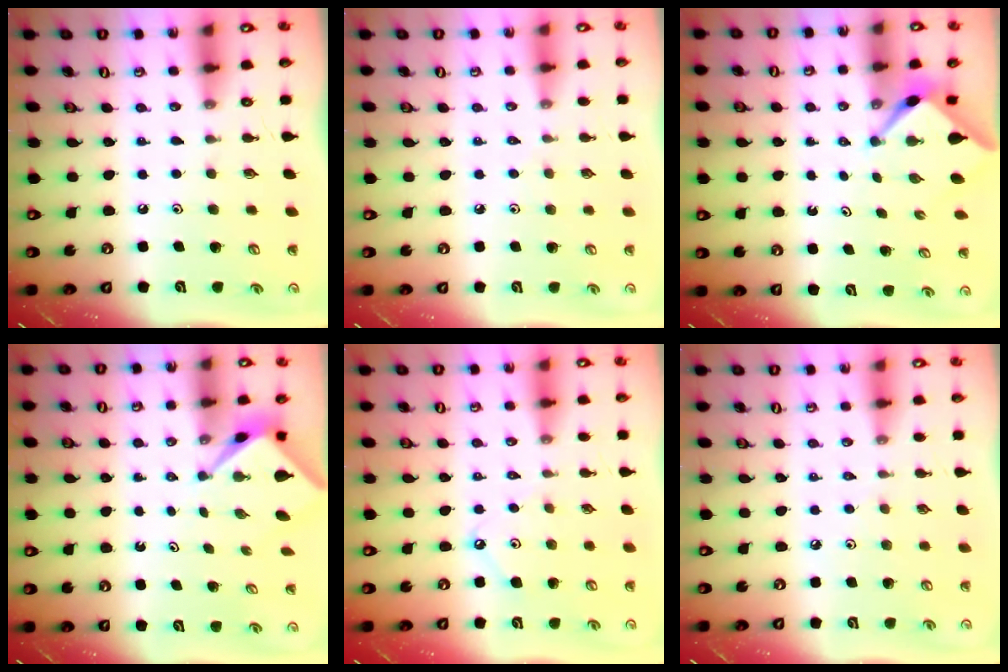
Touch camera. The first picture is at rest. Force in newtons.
{"total": 2.5, "press": 2.5, "slide": 0.4}
{"total": 2.4, "press": 2.4, "slide": 0.3}
{"total": 2.1, "press": 2.1, "slide": 0.2}
{"total": 3.3, "press": 3.3, "slide": 0.1}
{"total": 2.2, "press": 2.2, "slide": 0.5}